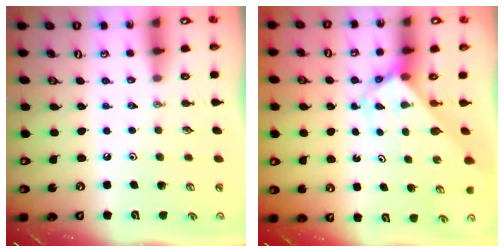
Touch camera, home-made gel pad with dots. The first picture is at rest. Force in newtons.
{"total": 2.9, "press": 2.9, "slide": 0.1}